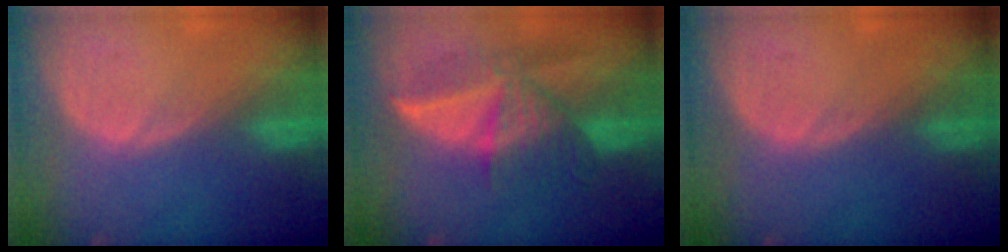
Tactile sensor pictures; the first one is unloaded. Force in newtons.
{"total": 7.7, "press": 7.4, "slide": 2.0}
{"total": 0.0}